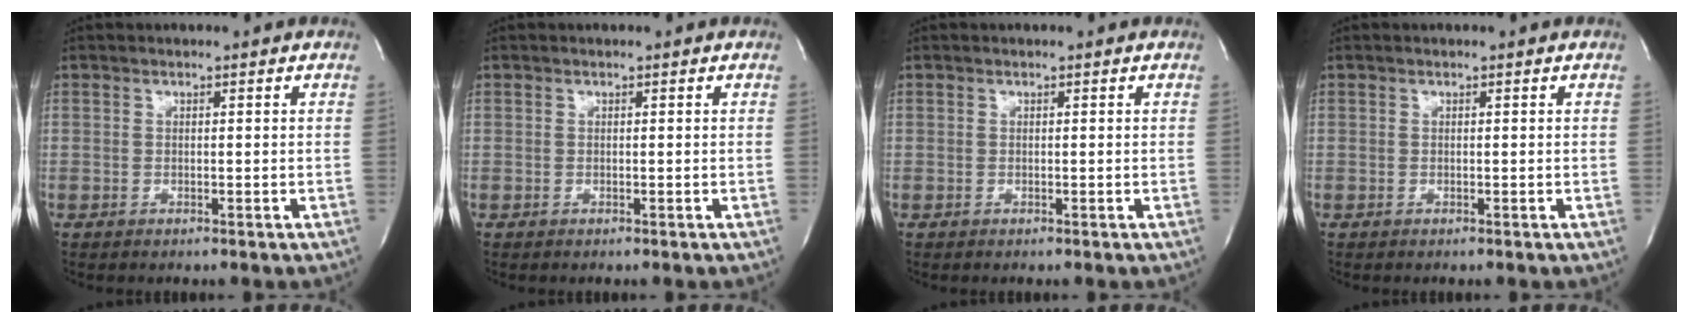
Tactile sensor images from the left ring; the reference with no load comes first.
{"total": 0.0}
{"total": 0.0}
{"total": 0.0}